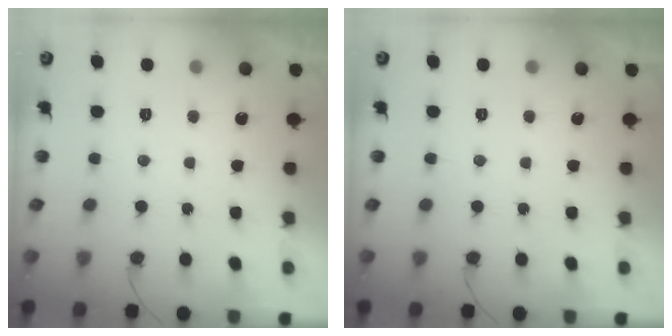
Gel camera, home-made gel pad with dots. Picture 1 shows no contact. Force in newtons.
{"total": 0.0}